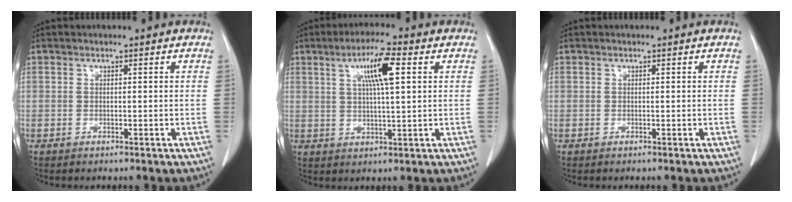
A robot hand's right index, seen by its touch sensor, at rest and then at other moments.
{"total": 7.8, "force": [2.8, 0.9, 7.3], "torque": [-0.129, 0.009, 0.048]}
{"total": 0.0}